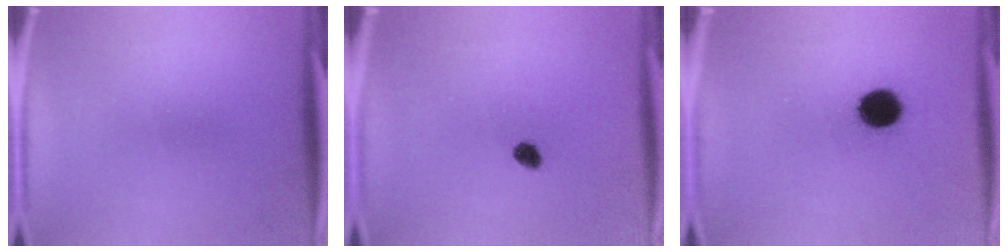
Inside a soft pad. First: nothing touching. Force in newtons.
{"total": 2.2}
{"total": 9.5}